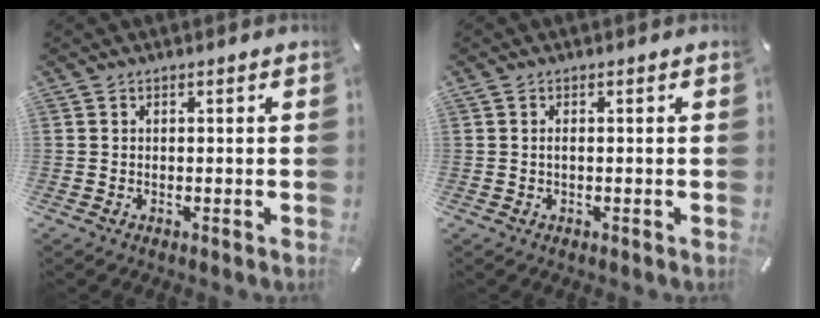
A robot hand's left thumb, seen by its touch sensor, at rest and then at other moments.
{"total": 1.1, "force": [-0.2, 0.3, 1.0], "torque": [-0.019, 0.000, -0.003]}